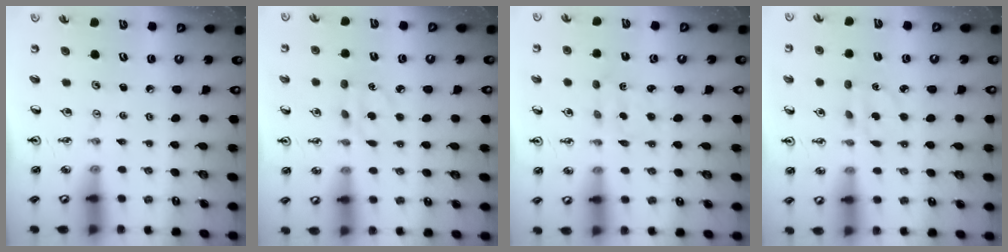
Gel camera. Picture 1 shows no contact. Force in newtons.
{"total": 4.5, "press": 4.5, "slide": 0.6}
{"total": 1.3, "press": 1.2, "slide": 0.6}
{"total": 3.6, "press": 3.5, "slide": 0.7}